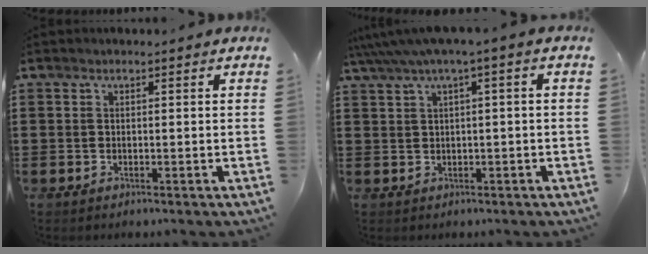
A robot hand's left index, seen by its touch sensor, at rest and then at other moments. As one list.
[{"total": 3.0, "force": [0.2, -0.1, 2.9], "torque": [-0.053, -0.006, 0.002]}]